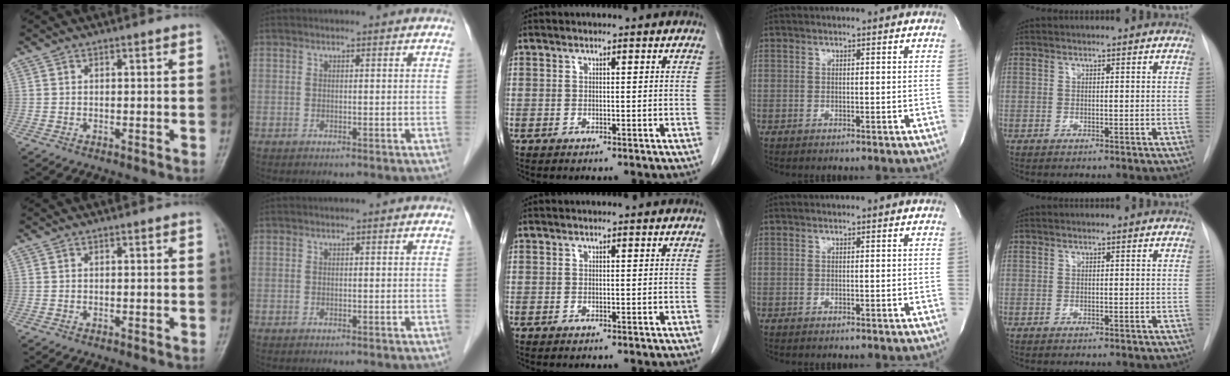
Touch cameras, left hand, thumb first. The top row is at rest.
{}